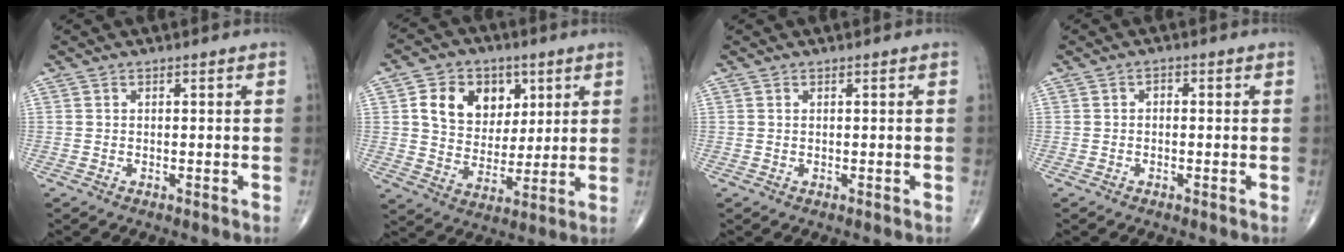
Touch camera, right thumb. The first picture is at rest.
{"total": 13.2, "force": [4.5, 10.3, 7.1], "torque": [-0.072, -0.012, 0.080]}
{"total": 0.0}
{"total": 1.1, "force": [-0.1, 0.8, 0.8], "torque": [-0.006, 0.005, -0.005]}